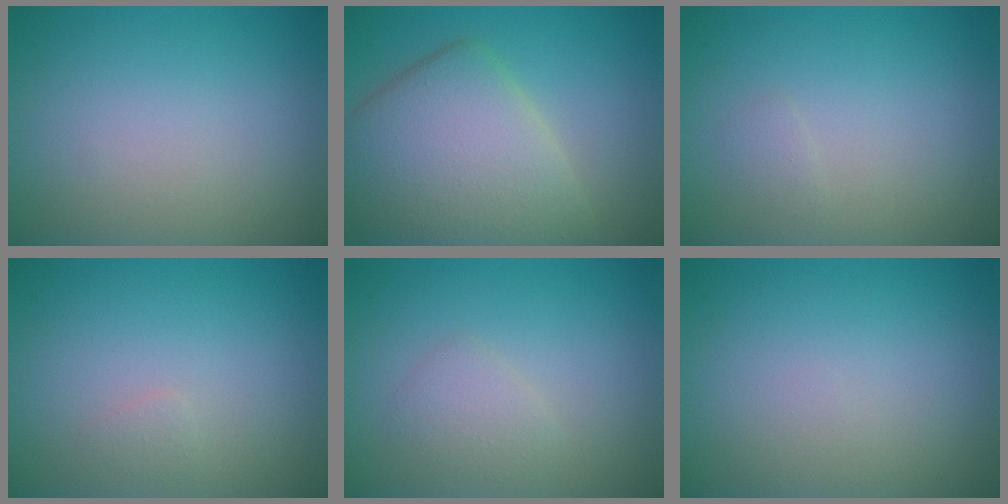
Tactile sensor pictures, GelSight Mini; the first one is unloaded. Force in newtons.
{"total": 8.5, "press": 8.5, "slide": 0.3}
{"total": 0.6, "press": 0.6, "slide": 0.0}
{"total": 0.6, "press": 0.6, "slide": 0.1}
{"total": 1.6, "press": 1.6, "slide": 0.0}
{"total": 0.0}